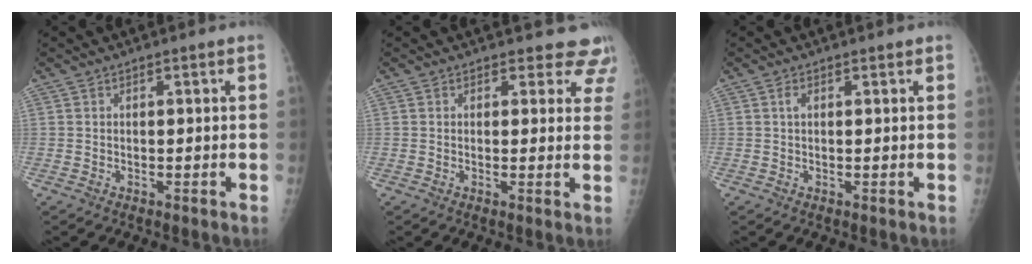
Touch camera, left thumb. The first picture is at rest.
{"total": 6.2, "force": [5.4, 3.0, 0.0], "torque": [0.052, -0.022, 0.029]}
{"total": 1.2, "force": [0.5, 0.7, 0.8], "torque": [-0.013, 0.000, 0.006]}